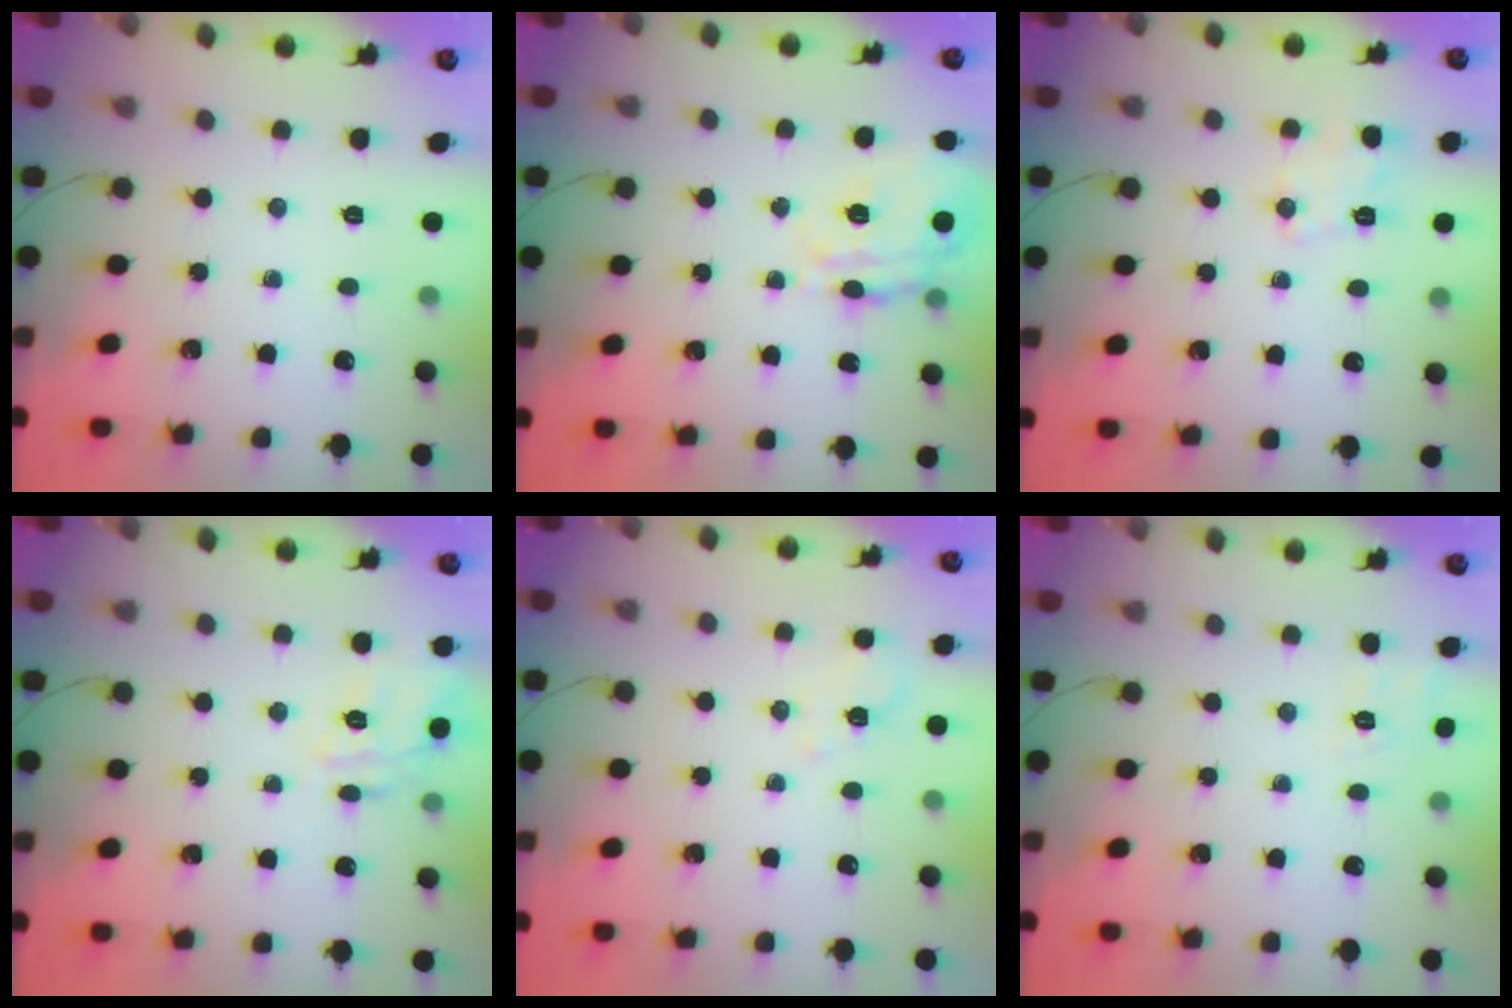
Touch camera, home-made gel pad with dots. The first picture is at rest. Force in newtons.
{"total": 15.4, "press": 15.3, "slide": 1.6}
{"total": 3.2, "press": 2.8, "slide": 1.5}
{"total": 11.9, "press": 11.9, "slide": 0.7}
{"total": 3.2, "press": 2.8, "slide": 1.6}
{"total": 2.5, "press": 1.6, "slide": 1.9}